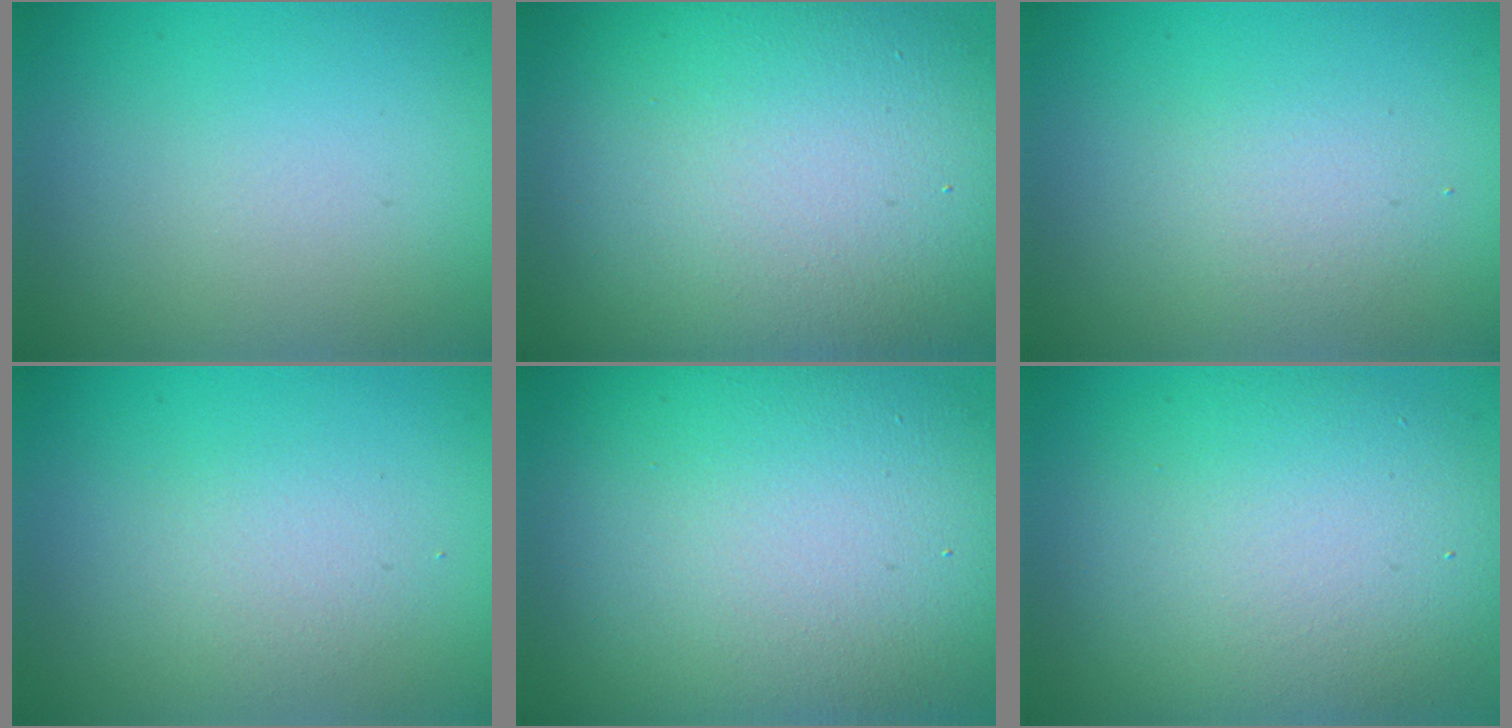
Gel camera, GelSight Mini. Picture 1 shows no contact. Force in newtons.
{"total": 15.0, "press": 14.9, "slide": 0.9}
{"total": 1.7, "press": 1.7, "slide": 0.0}
{"total": 1.9, "press": 1.9, "slide": 0.0}
{"total": 15.0, "press": 14.9, "slide": 0.9}
{"total": 9.5, "press": 9.5, "slide": 0.3}